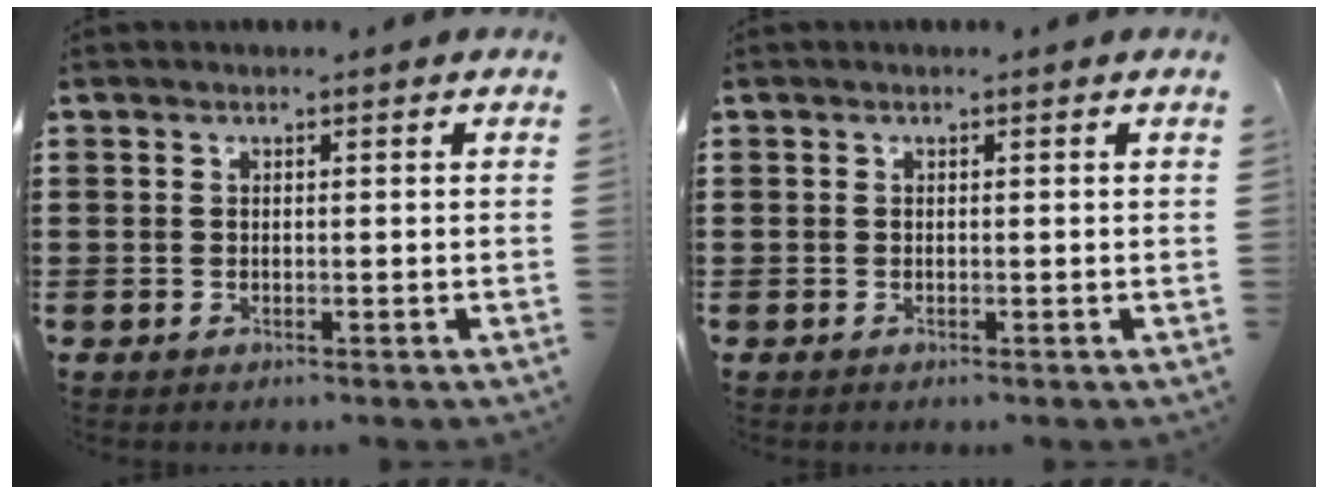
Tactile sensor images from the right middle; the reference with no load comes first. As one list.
[{"total": 0.0}]